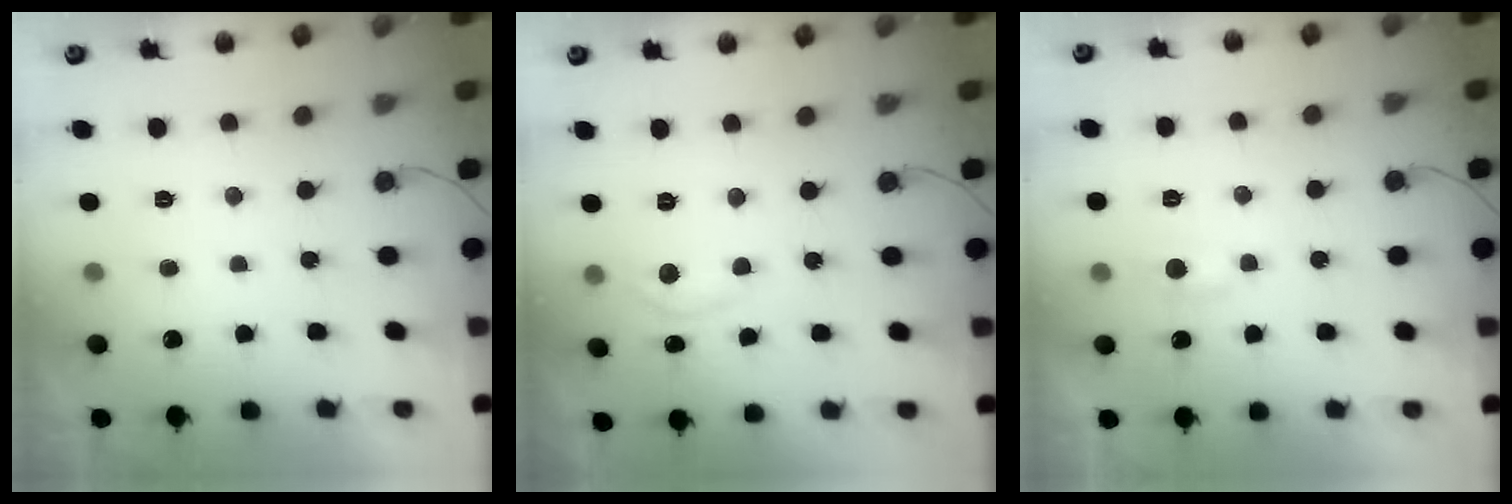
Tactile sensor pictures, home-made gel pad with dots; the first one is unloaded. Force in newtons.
{"total": 5.6, "press": 5.5, "slide": 0.6}
{"total": 3.3, "press": 3.3, "slide": 0.4}